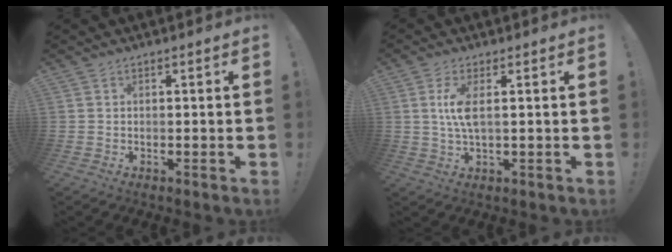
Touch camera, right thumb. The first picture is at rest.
{"total": 6.3, "force": [1.1, 1.7, 6.0], "torque": [-0.103, -0.008, 0.014]}